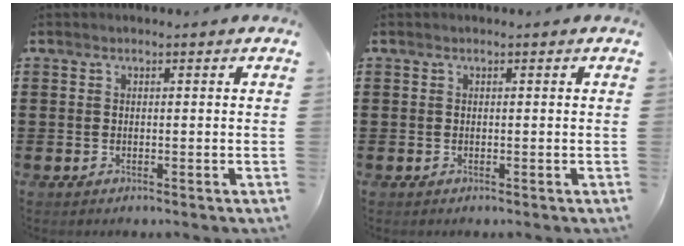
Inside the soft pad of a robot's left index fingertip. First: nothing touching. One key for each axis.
{"total": 0.0}